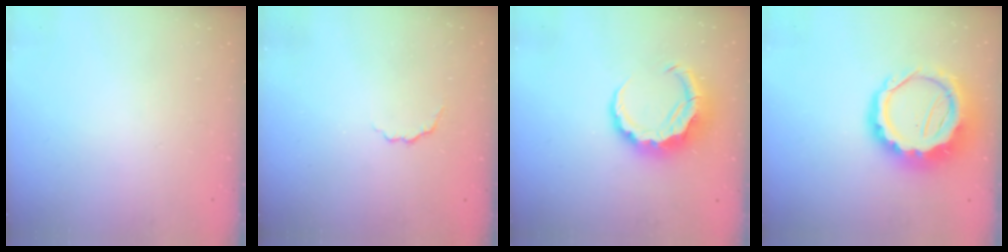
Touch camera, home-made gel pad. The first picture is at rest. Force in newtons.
{"total": 2.7, "press": 2.6, "slide": 0.9}
{"total": 8.8, "press": 8.6, "slide": 1.6}
{"total": 13.2, "press": 12.9, "slide": 2.9}